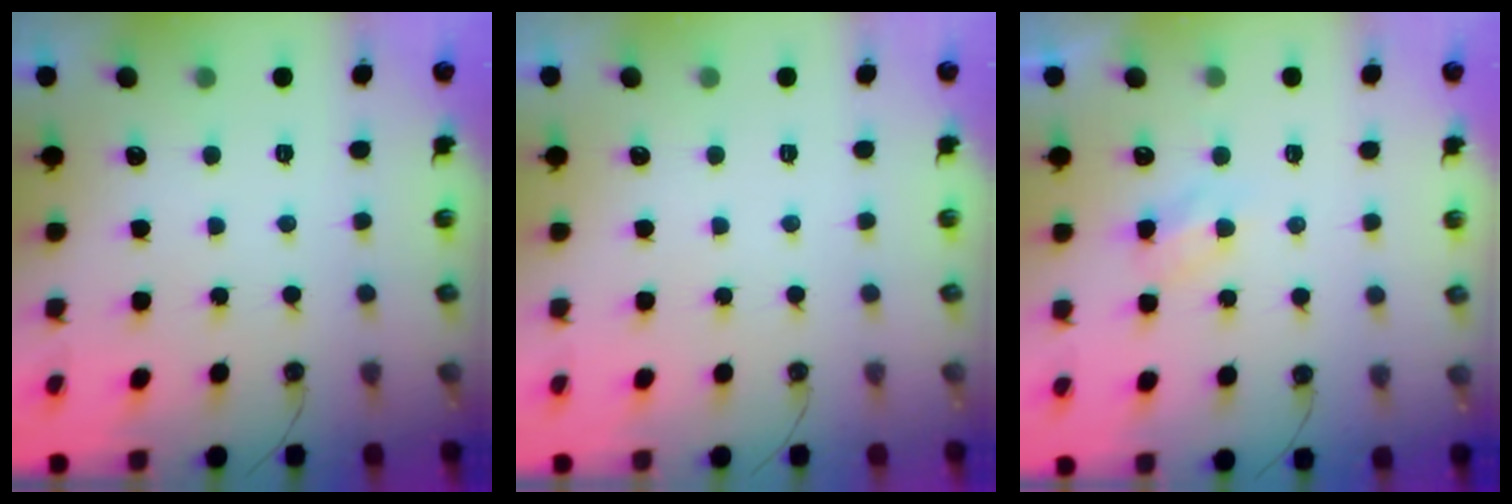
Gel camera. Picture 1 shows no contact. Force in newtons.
{"total": 0.0}
{"total": 4.0, "press": 4.0, "slide": 0.5}